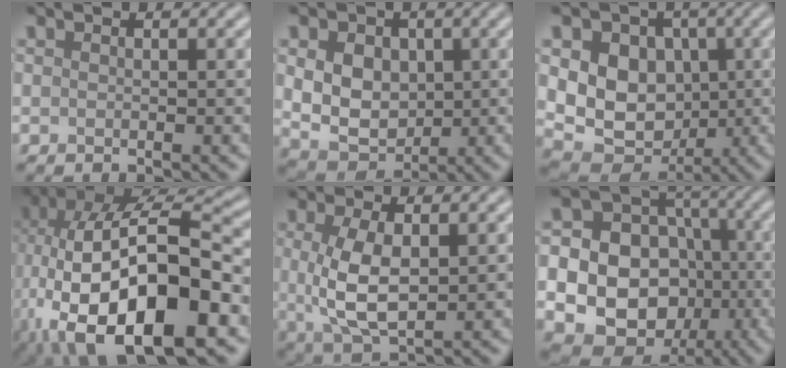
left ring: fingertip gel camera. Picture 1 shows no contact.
{"total": 7.0, "force": [1.1, 5.6, 4.1], "torque": [-0.069, 0.005, 0.014]}
{"total": 9.7, "force": [1.1, 7.8, 5.6], "torque": [-0.080, 0.007, 0.004]}
{"total": 17.7, "force": [-5.2, 8.4, 14.7], "torque": [-0.255, -0.001, -0.077]}
{"total": 5.2, "force": [0.4, 2.3, 4.7], "torque": [-0.106, -0.004, 0.011]}
{"total": 16.7, "force": [-2.8, 15.2, 6.3], "torque": [-0.149, -0.008, -0.056]}